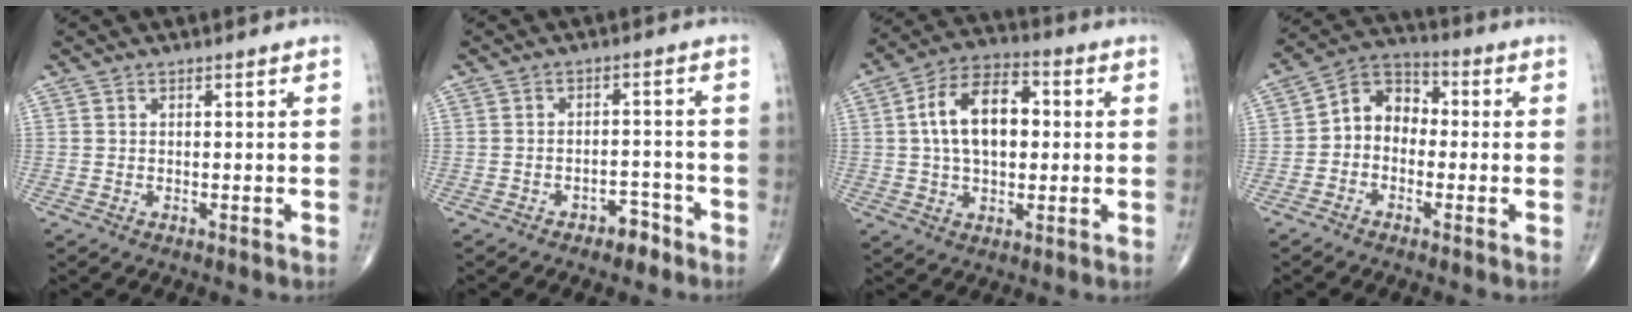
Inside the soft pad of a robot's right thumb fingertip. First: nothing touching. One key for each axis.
{"total": 3.8, "fx": -2.7, "fy": 2.0, "fz": 1.7, "tx": -0.013, "ty": 0.027, "tz": -0.036}
{"total": 13.9, "fx": 1.5, "fy": 8.3, "fz": 11.1, "tx": -0.177, "ty": 0.023, "tz": 0.018}
{"total": 8.0, "fx": -1.0, "fy": 6.4, "fz": 4.8, "tx": -0.051, "ty": 0.036, "tz": -0.040}